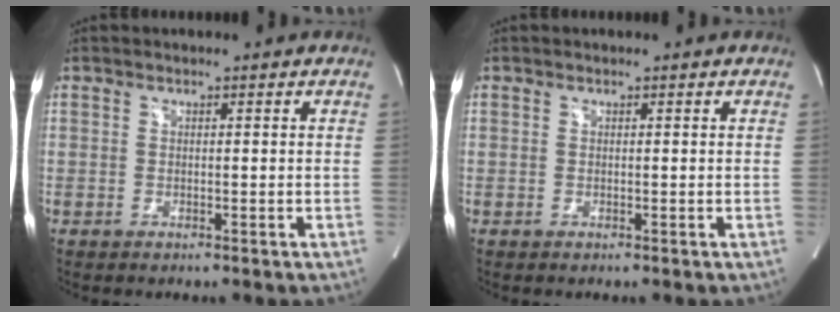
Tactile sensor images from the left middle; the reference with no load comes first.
{"total": 0.0}